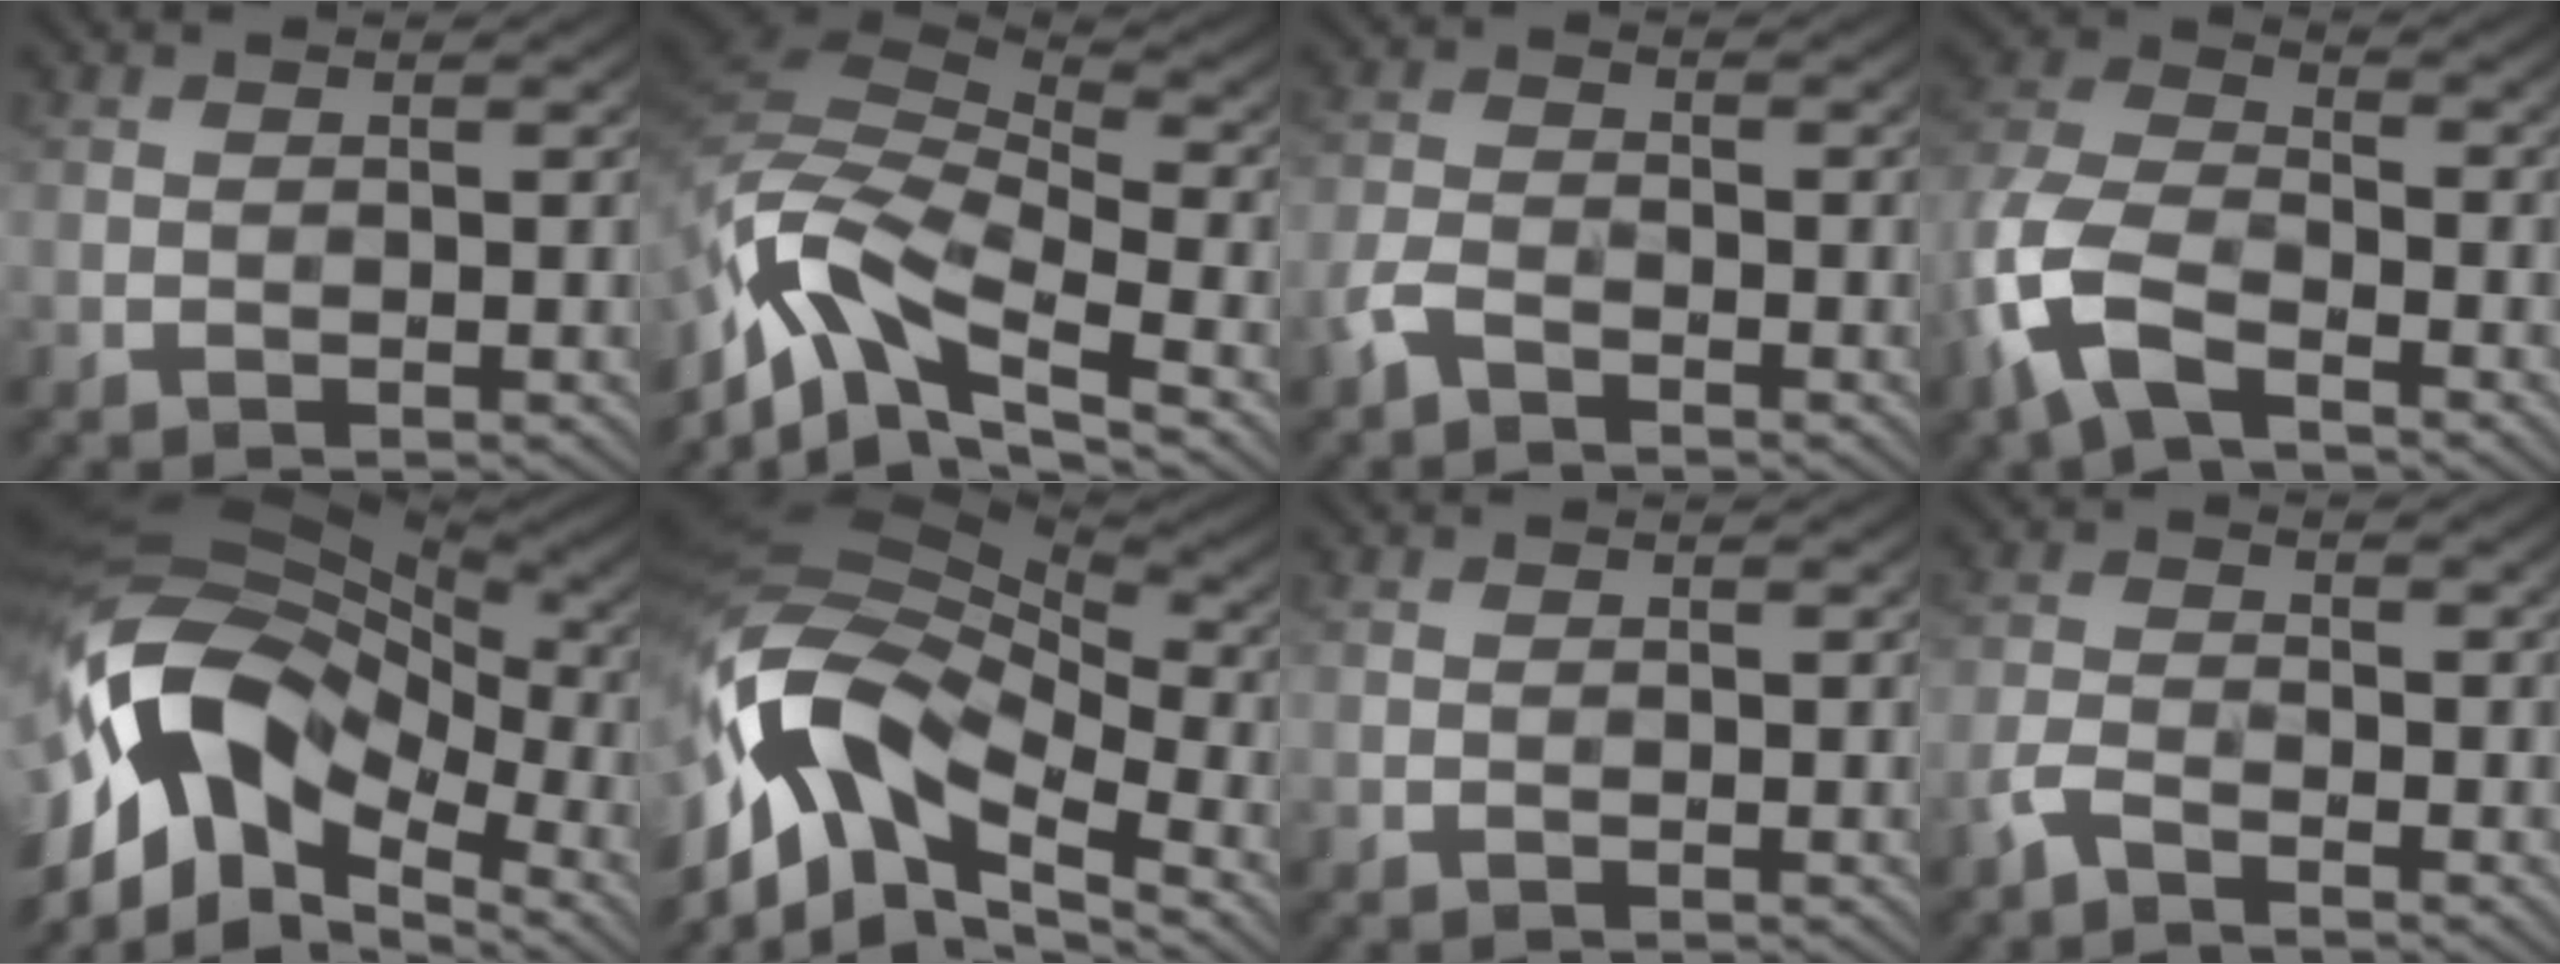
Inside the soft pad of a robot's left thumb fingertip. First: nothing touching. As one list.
[{"total": 13.0, "force": [-6.6, 5.4, 9.8], "torque": [-0.217, -0.004, -0.136]}, {"total": 3.4, "force": [-2.3, 1.6, 1.9], "torque": [-0.044, -0.001, -0.060]}, {"total": 11.2, "force": [-5.7, 5.8, 7.6], "torque": [-0.192, -0.013, -0.131]}, {"total": 17.4, "force": [-4.8, 10.6, 12.9], "torque": [-0.272, -0.007, -0.085]}, {"total": 16.4, "force": [-6.3, 8.8, 12.4], "torque": [-0.275, -0.018, -0.118]}, {"total": 0.0}, {"total": 2.8, "force": [-2.2, 0.9, 1.5], "torque": [-0.037, -0.001, -0.056]}]